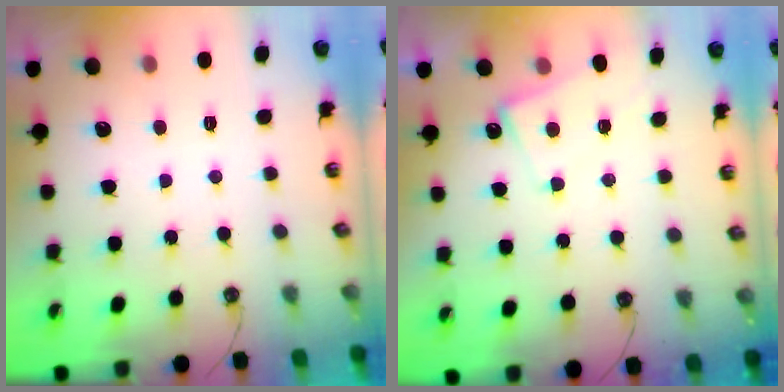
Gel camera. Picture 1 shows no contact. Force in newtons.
{"total": 4.3, "press": 4.3, "slide": 0.3}